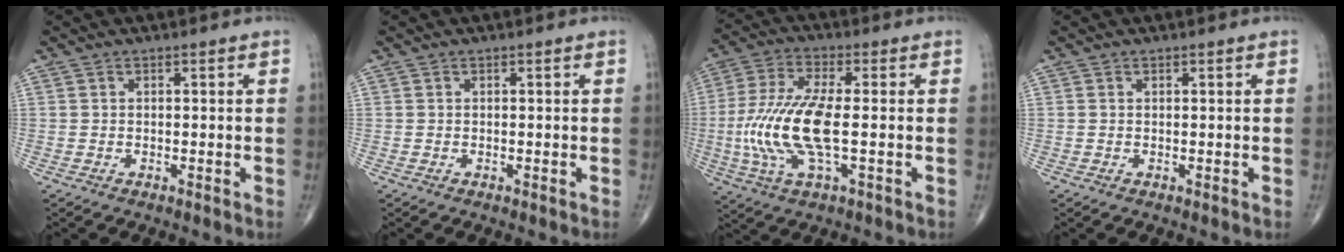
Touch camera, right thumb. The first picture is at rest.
{"total": 0.0}
{"total": 14.4, "force": [-1.6, 4.7, 13.5], "torque": [-0.309, 0.007, -0.033]}
{"total": 0.0}